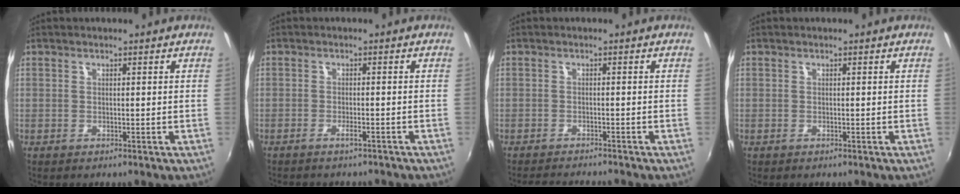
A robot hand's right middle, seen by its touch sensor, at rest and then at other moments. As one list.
[{"total": 2.8, "force": [-2.5, 0.5, 1.1], "torque": [-0.031, -0.006, -0.041]}, {"total": 5.7, "force": [-5.4, 0.1, 1.8], "torque": [-0.048, -0.013, -0.085]}, {"total": 0.0}]